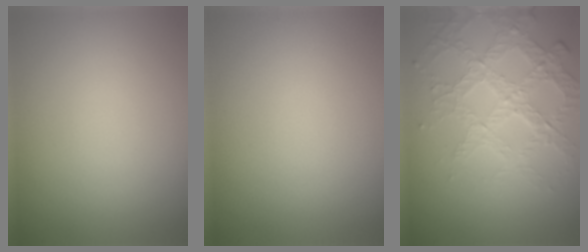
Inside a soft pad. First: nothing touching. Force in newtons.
{"total": 0.0}
{"total": 3.7, "press": 3.6, "slide": 0.7}